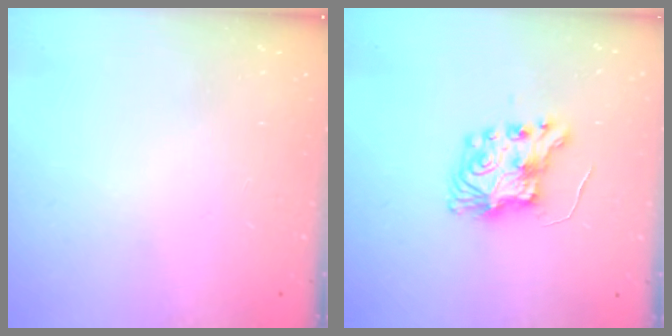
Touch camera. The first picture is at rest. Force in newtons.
{"total": 9.8, "press": 9.8, "slide": 0.9}